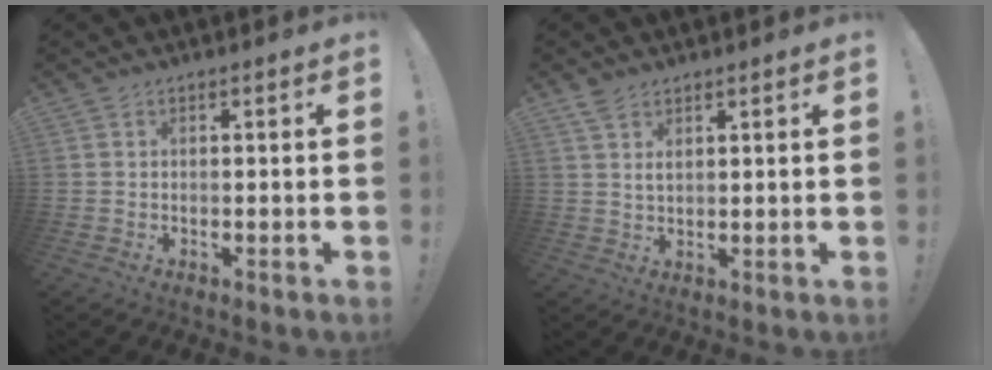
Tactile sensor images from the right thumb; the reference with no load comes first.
{"total": 3.1, "force": [2.2, 1.2, 1.9], "torque": [-0.038, -0.009, 0.040]}